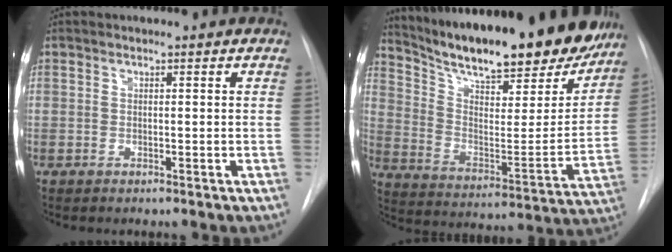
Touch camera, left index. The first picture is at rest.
{"total": 28.6, "force": [24.3, 6.6, 13.6], "torque": [-0.221, -0.044, 0.337]}